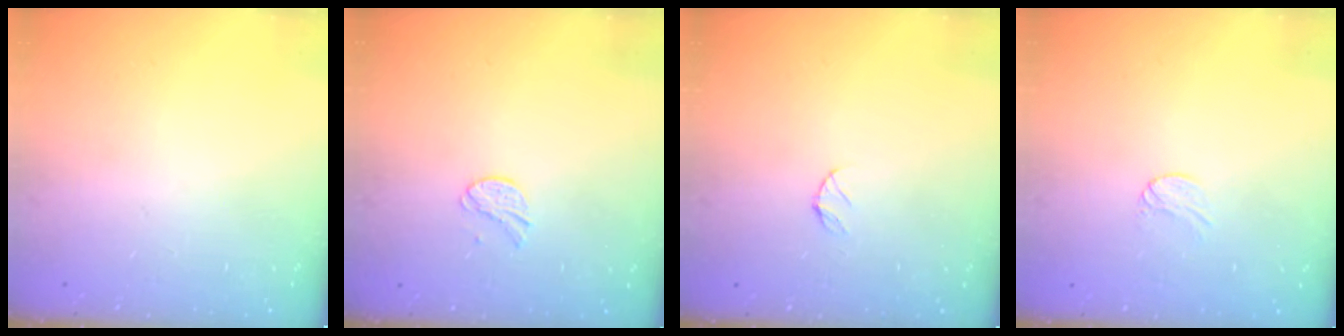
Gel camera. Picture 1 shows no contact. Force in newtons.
{"total": 5.6, "press": 5.6, "slide": 0.3}
{"total": 4.0, "press": 3.9, "slide": 0.5}
{"total": 3.5, "press": 3.4, "slide": 0.2}